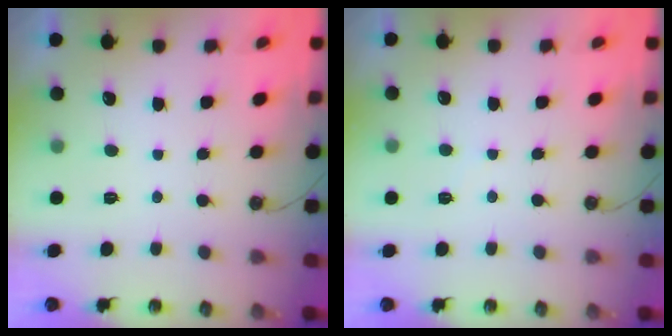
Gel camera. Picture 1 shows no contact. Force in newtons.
{"total": 3.5, "press": 3.5, "slide": 0.4}